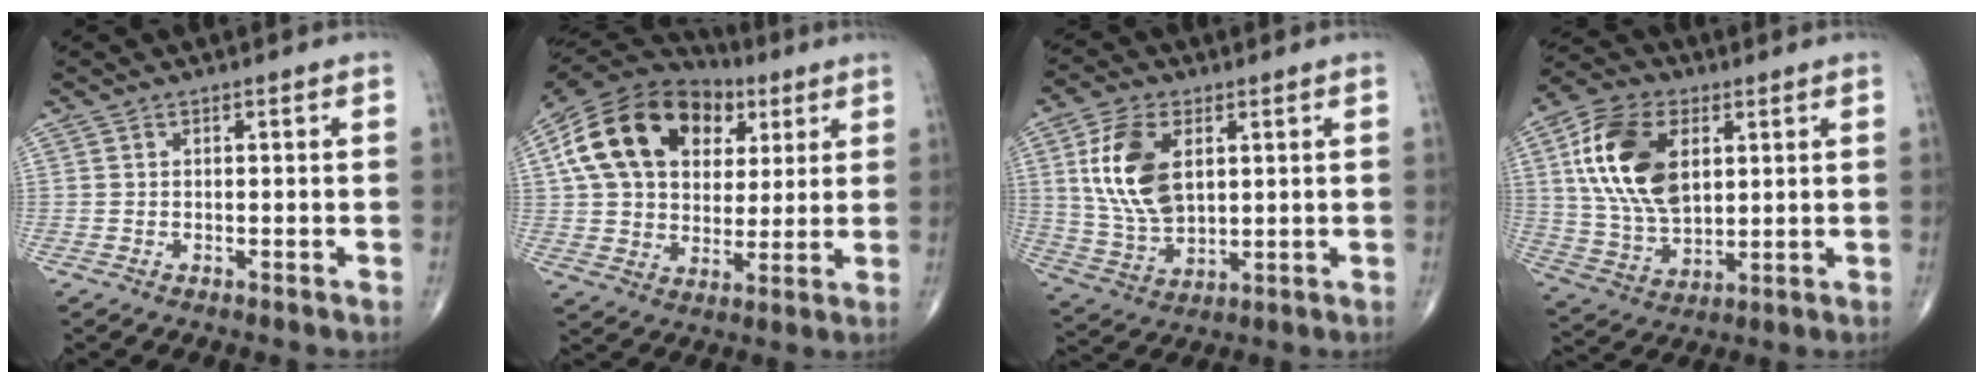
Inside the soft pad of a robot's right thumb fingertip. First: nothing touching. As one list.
[{"total": 22.4, "force": [7.3, 15.7, 14.2], "torque": [-0.245, 0.017, 0.123]}, {"total": 13.8, "force": [3.6, 7.9, 10.7], "torque": [-0.205, -0.011, 0.077]}, {"total": 17.5, "force": [4.7, 10.6, 13.2], "torque": [-0.239, -0.008, 0.089]}]